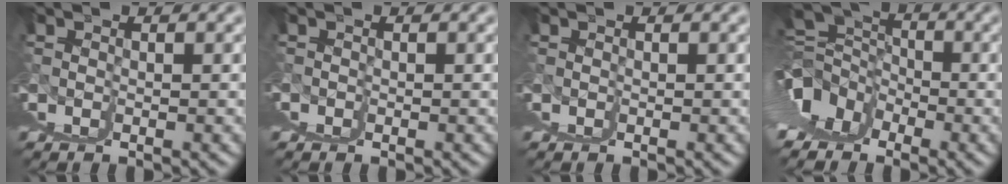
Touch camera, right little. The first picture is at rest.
{"total": 1.7, "force": [0.4, -1.6, -0.4], "torque": [0.010, 0.004, 0.007]}
{"total": 0.7, "force": [0.1, -0.5, -0.5], "torque": [0.011, 0.001, 0.001]}
{"total": 4.0, "force": [1.1, -1.4, 3.6], "torque": [-0.036, 0.013, 0.027]}